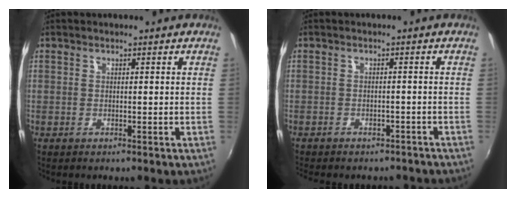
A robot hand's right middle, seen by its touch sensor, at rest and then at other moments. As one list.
[{"total": 7.2, "force": [-6.1, 2.8, 2.4], "torque": [-0.054, -0.013, -0.077]}]